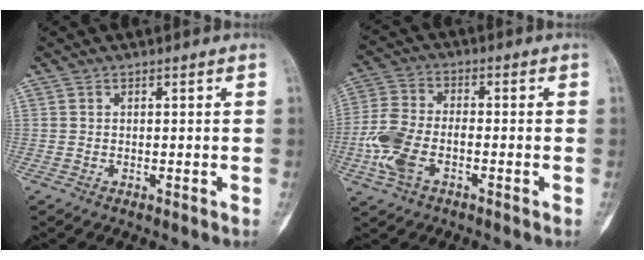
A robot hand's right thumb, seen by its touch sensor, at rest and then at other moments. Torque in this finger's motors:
{"motor_torque": [-0.07, 0.51, 0.14, -0.09, 0.12]}